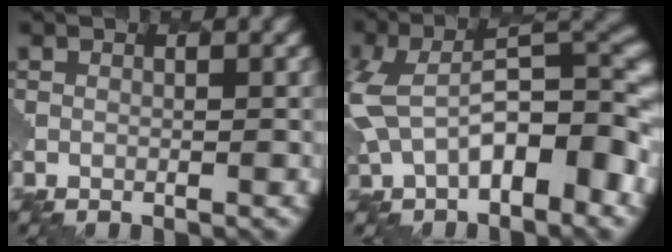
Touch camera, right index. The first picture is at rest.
{"total": 9.7, "force": [-1.2, 5.1, 8.2], "torque": [-0.135, 0.019, -0.026]}